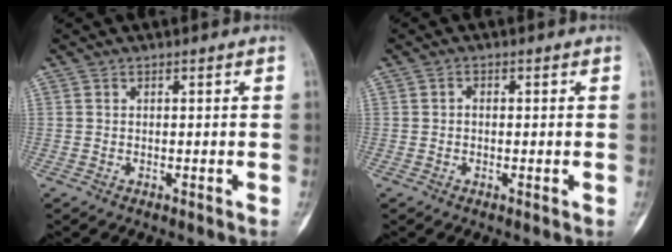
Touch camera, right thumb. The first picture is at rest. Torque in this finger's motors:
{"motor_torque": [-0.17, -0.13, 0.39, 0.11, 0.02]}